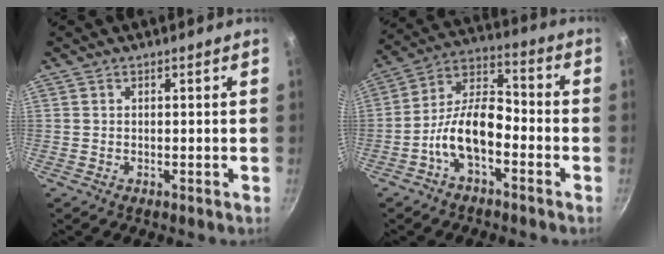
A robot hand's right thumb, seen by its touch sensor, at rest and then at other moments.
{"total": 11.6, "force": [-4.6, 5.9, 8.9], "torque": [-0.143, 0.053, -0.097]}